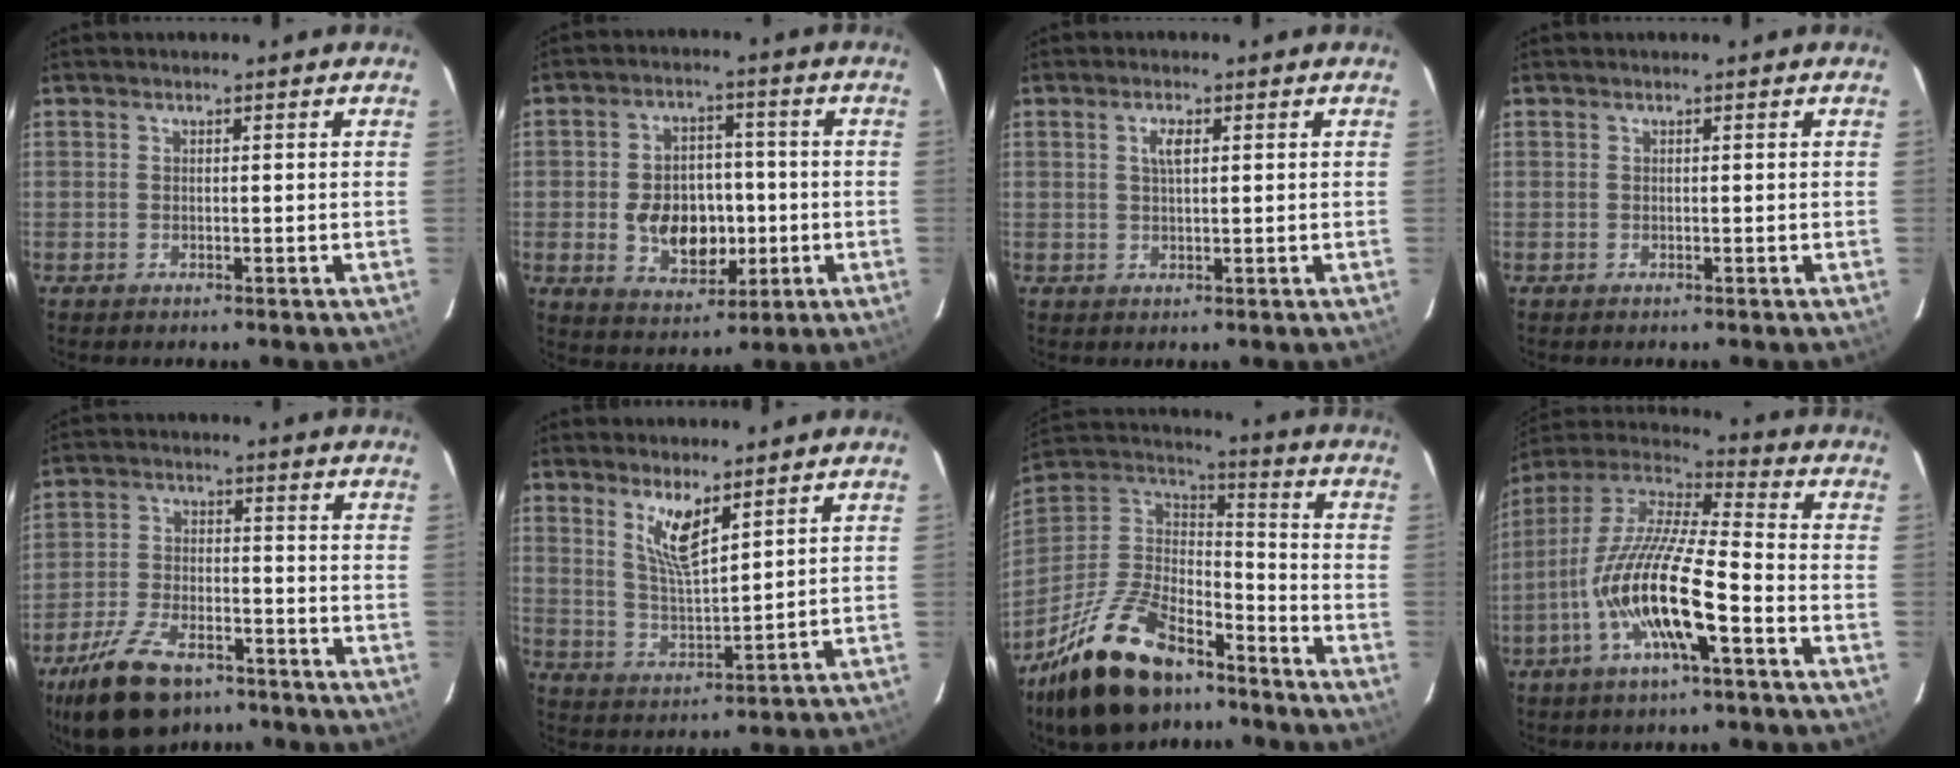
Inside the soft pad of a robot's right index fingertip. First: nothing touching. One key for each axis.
{"total": 11.2, "fx": -1.9, "fy": 8.0, "fz": 7.6, "tx": -0.152, "ty": 0.008, "tz": -0.013}
{"total": 2.4, "fx": 0.8, "fy": 0.9, "fz": 2.1, "tx": -0.040, "ty": 0.004, "tz": 0.013}
{"total": 0.0}
{"total": 14.7, "fx": -10.3, "fy": 6.9, "fz": 7.9, "tx": -0.175, "ty": -0.014, "tz": -0.177}
{"total": 7.2, "fx": 4.6, "fy": 1.6, "fz": 5.3, "tx": -0.099, "ty": -0.008, "tz": 0.094}
{"total": 25.6, "fx": -18.0, "fy": 11.0, "fz": 14.6, "tx": -0.303, "ty": -0.008, "tz": -0.300}
{"total": 17.1, "fx": -6.7, "fy": 3.2, "fz": 15.4, "tx": -0.293, "ty": -0.019, "tz": -0.134}